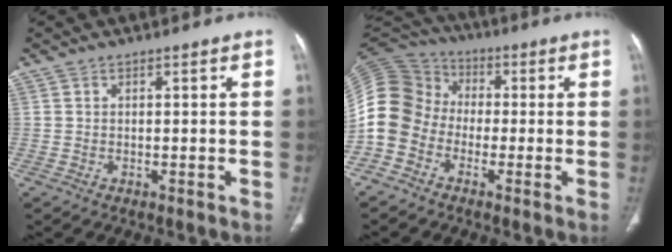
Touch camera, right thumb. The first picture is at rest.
{"total": 13.5, "force": [-3.5, 11.4, 6.3], "torque": [-0.128, 0.057, -0.080]}